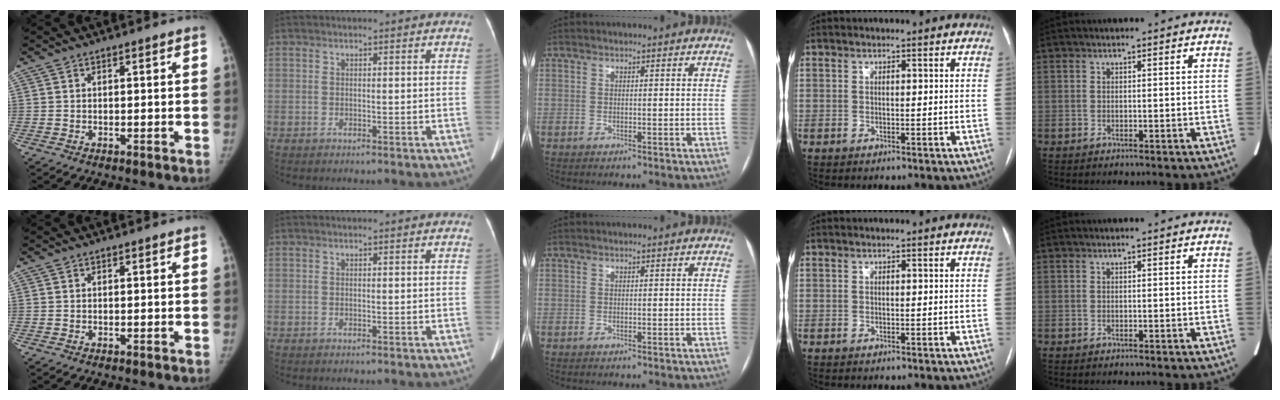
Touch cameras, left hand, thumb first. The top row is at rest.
{}